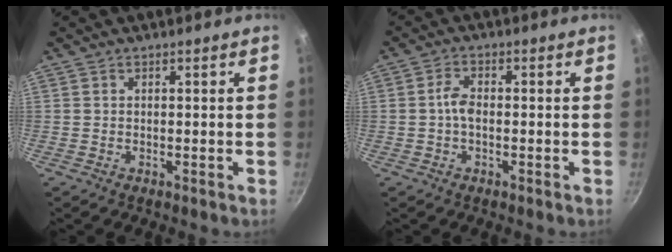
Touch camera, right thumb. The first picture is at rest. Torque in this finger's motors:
{"motor_torque": [0.86, 0.26, 0.38, -0.39, 0.01]}